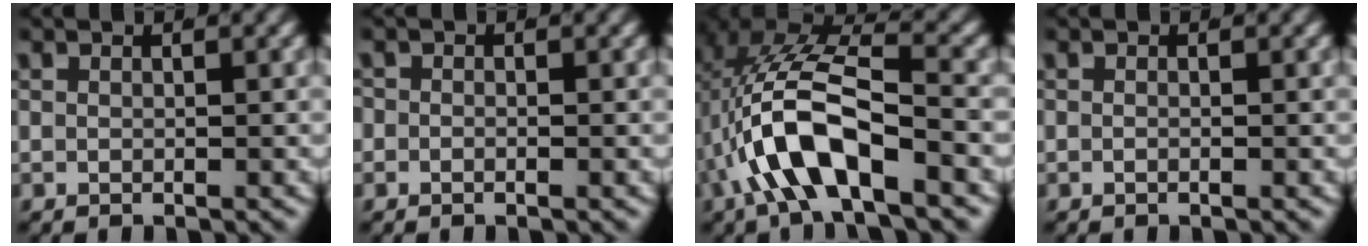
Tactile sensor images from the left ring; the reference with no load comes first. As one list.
[{"total": 0.8, "force": [-0.4, 0.7, 0.2], "torque": [-0.003, -0.001, -0.009]}, {"total": 9.3, "force": [-1.0, 5.0, 7.8], "torque": [-0.171, -0.017, -0.010]}, {"total": 0.0}]